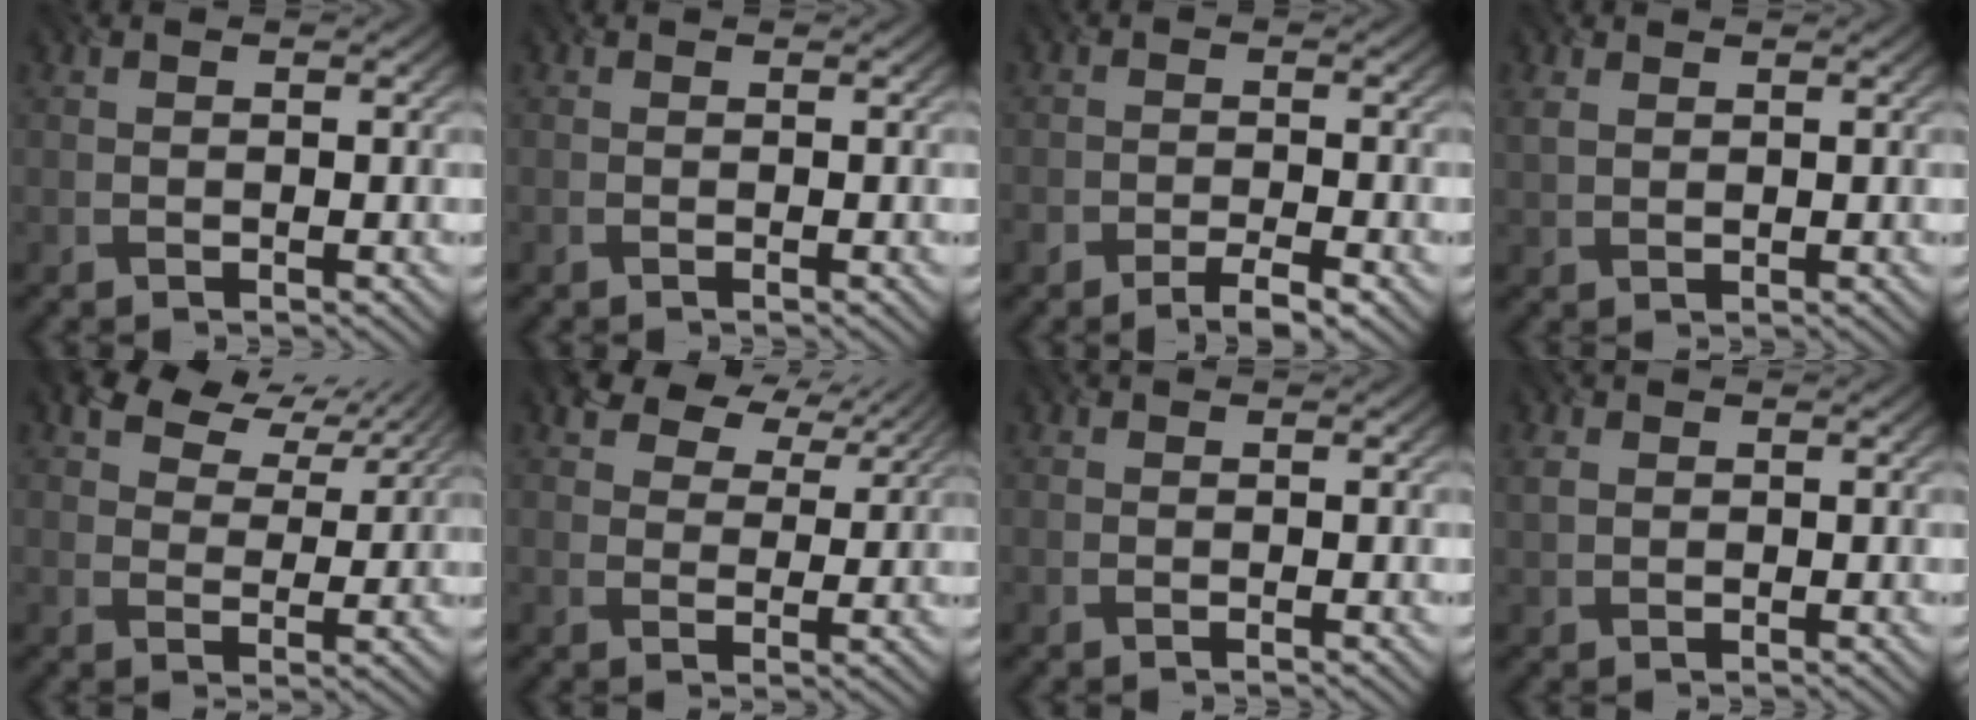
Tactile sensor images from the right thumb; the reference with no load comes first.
{"total": 0.6, "force": [0.1, -0.4, -0.3], "torque": [0.005, -0.001, -0.001]}
{"total": 2.7, "force": [-2.2, 0.6, 1.5], "torque": [-0.026, -0.001, -0.042]}
{"total": 1.7, "force": [1.4, 0.7, 0.6], "torque": [-0.031, 0.000, 0.027]}
{"total": 6.2, "force": [4.8, 3.1, 2.5], "torque": [-0.051, 0.007, 0.081]}
{"total": 6.4, "force": [4.7, 3.4, 2.6], "torque": [-0.056, 0.006, 0.079]}
{"total": 0.5, "force": [0.2, -0.4, -0.3], "torque": [0.005, -0.002, 0.001]}
{"total": 1.3, "force": [0.9, 0.8, 0.5], "torque": [-0.025, 0.001, 0.017]}